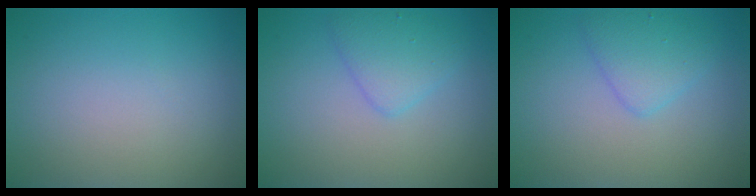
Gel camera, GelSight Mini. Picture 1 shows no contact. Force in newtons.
{"total": 2.6, "press": 2.6, "slide": 0.0}
{"total": 2.6, "press": 2.6, "slide": 0.0}